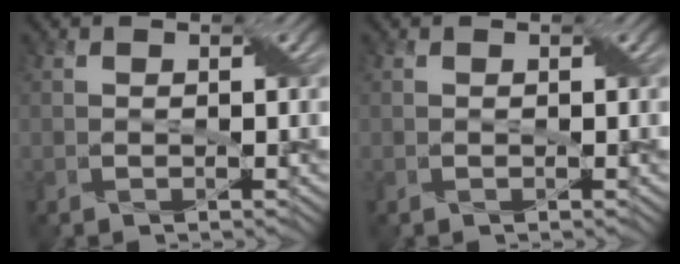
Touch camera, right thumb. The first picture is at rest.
{"total": 0.0}